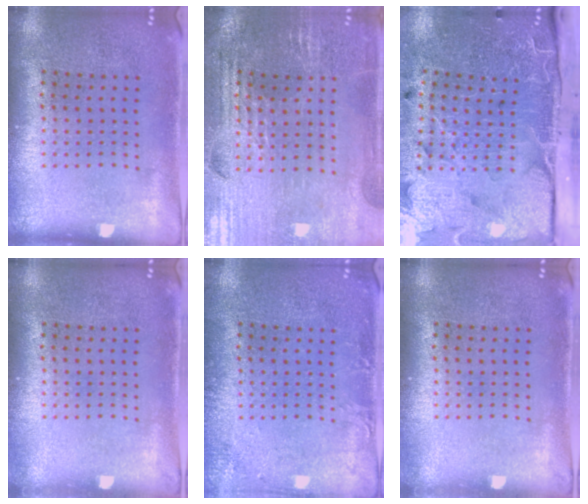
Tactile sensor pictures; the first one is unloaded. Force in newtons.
{"total": 2.7, "press": 2.7, "slide": 0.5}
{"total": 4.3, "press": 3.7, "slide": 2.2}
{"total": 0.6, "press": 0.6, "slide": 0.1}
{"total": 1.9, "press": 1.9, "slide": 0.2}
{"total": 0.6, "press": 0.6, "slide": 0.1}